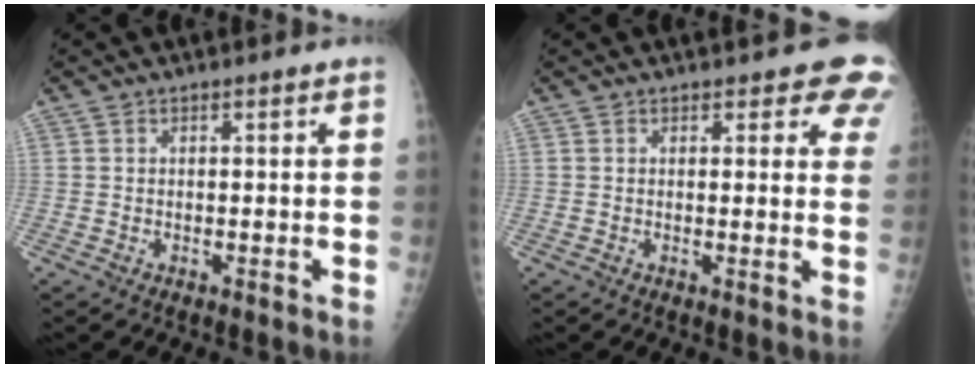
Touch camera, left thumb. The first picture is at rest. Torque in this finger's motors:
{"motor_torque": [1.15, 1.04, 0.72, -0.56, 0.15]}